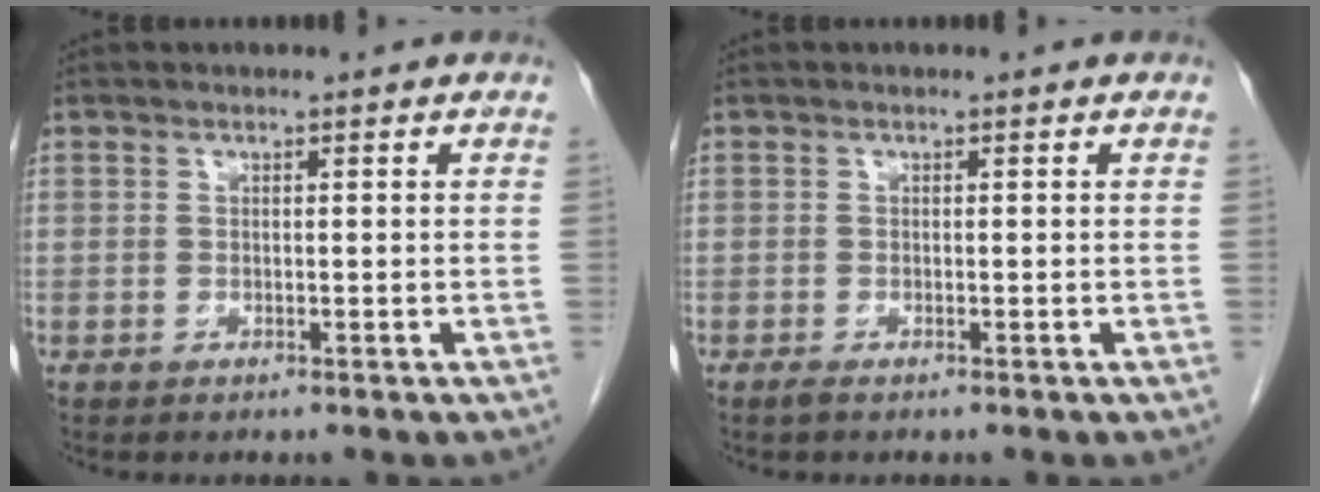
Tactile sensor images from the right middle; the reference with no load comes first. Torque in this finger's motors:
{"motor_torque": [-0.05, 0.10, 0.00, 0.00]}